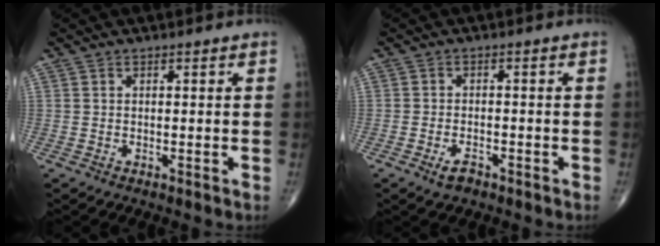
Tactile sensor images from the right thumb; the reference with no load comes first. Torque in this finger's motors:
{"motor_torque": [-0.45, -0.14, -0.24, -0.23, 0.00]}